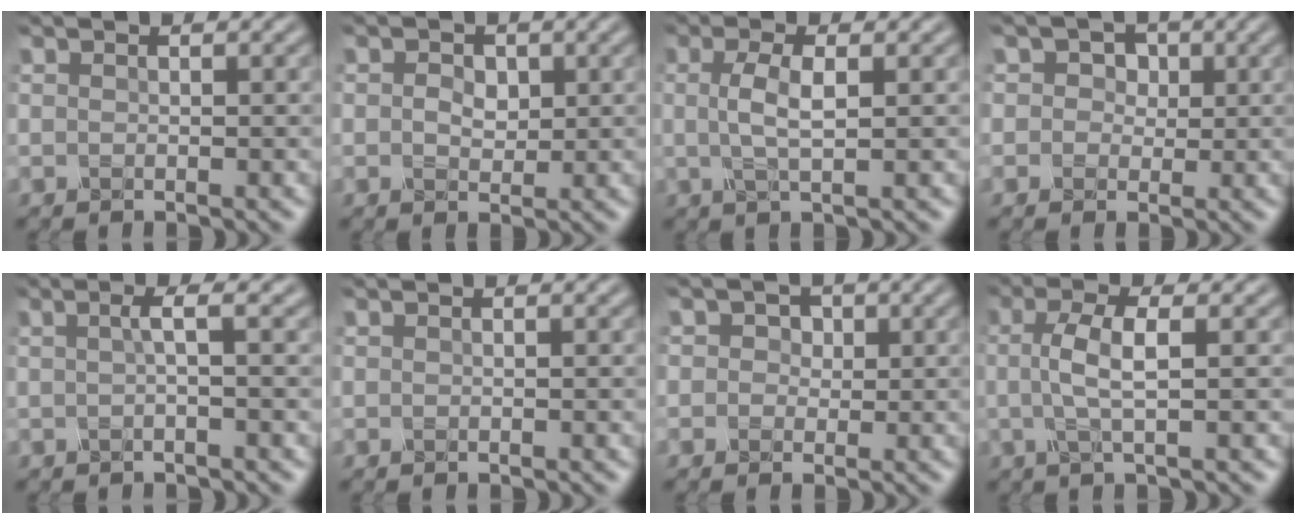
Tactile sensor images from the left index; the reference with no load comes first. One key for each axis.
{"total": 1.9, "fx": 0.1, "fy": 1.5, "fz": 1.1, "tx": -0.024, "ty": -0.001, "tz": -0.003}
{"total": 2.7, "fx": -0.1, "fy": 0.7, "fz": 2.6, "tx": -0.054, "ty": 0.003, "tz": -0.005}
{"total": 3.8, "fx": 1.3, "fy": 3.1, "fz": 1.7, "tx": -0.030, "ty": 0.003, "tz": 0.007}
{"total": 1.7, "fx": -0.1, "fy": 0.3, "fz": 1.7, "tx": -0.029, "ty": 0.006, "tz": -0.010}
{"total": 0.0}
{"total": 2.9, "fx": 0.9, "fy": 2.5, "fz": 1.3, "tx": -0.025, "ty": 0.002, "tz": 0.002}
{"total": 3.2, "fx": -0.3, "fy": 0.6, "fz": 3.1, "tx": -0.068, "ty": 0.002, "tz": -0.008}